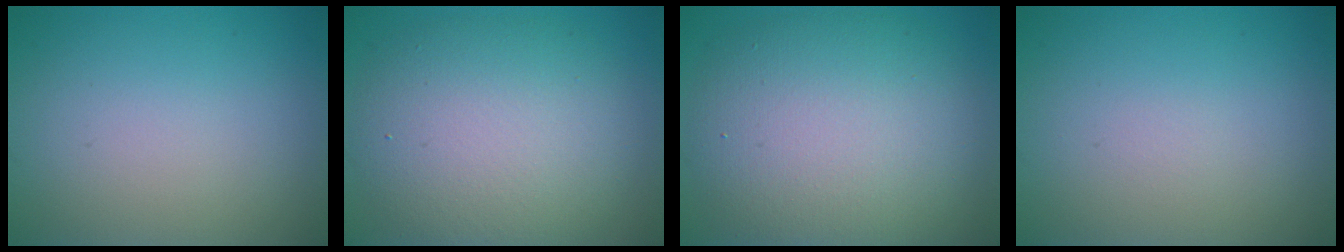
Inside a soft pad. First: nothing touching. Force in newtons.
{"total": 8.6, "press": 8.6, "slide": 0.3}
{"total": 10.6, "press": 10.6, "slide": 0.8}
{"total": 0.0}